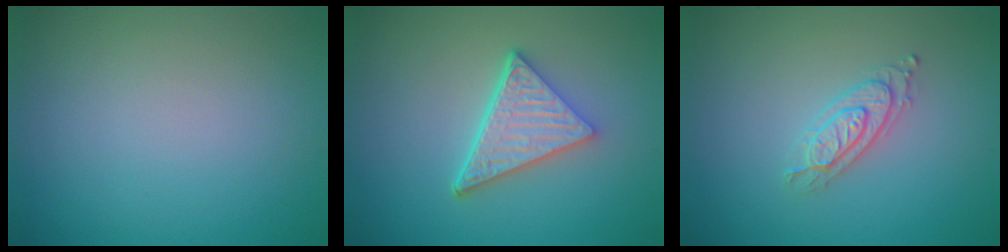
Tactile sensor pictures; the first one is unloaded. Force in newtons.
{"total": 5.1, "press": 3.8, "slide": 3.5}
{"total": 2.4, "press": 2.2, "slide": 0.9}